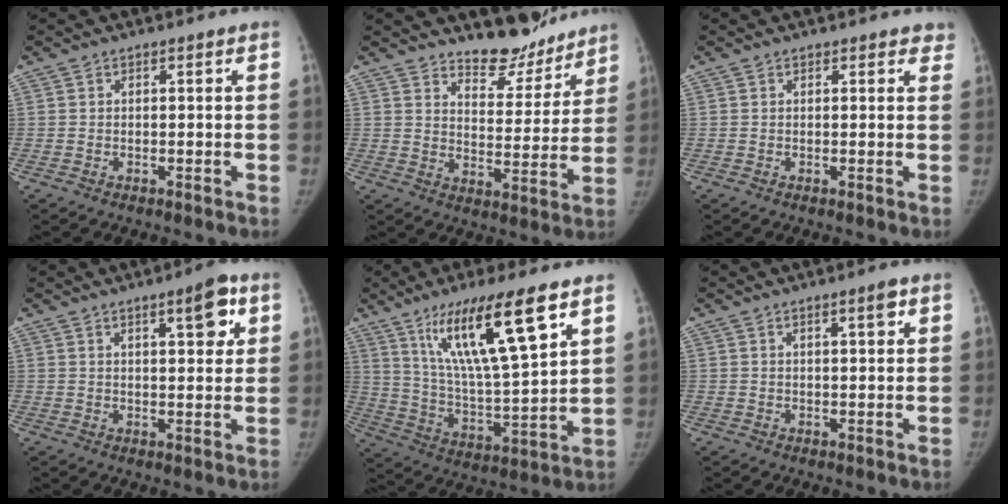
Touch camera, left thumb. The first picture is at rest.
{"total": 10.7, "force": [9.8, 3.7, 2.2], "torque": [0.002, -0.083, 0.149]}
{"total": 2.8, "force": [2.4, 1.3, 0.4], "torque": [0.028, -0.005, 0.014]}
{"total": 6.7, "force": [3.2, 2.1, 5.5], "torque": [-0.061, -0.013, 0.042]}
{"total": 19.6, "force": [10.5, 3.3, 16.2], "torque": [-0.276, -0.047, 0.195]}
{"total": 2.6, "force": [1.4, 0.4, 2.1], "torque": [-0.028, -0.007, 0.022]}